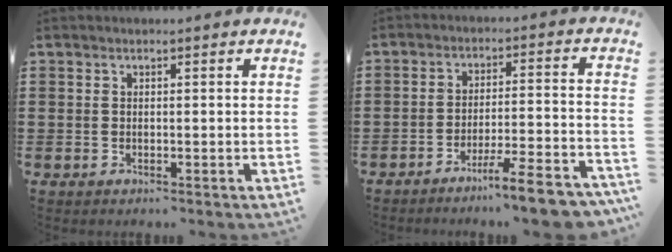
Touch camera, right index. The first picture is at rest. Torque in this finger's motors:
{"motor_torque": [1.78, -0.36, 0.37, 0.16]}